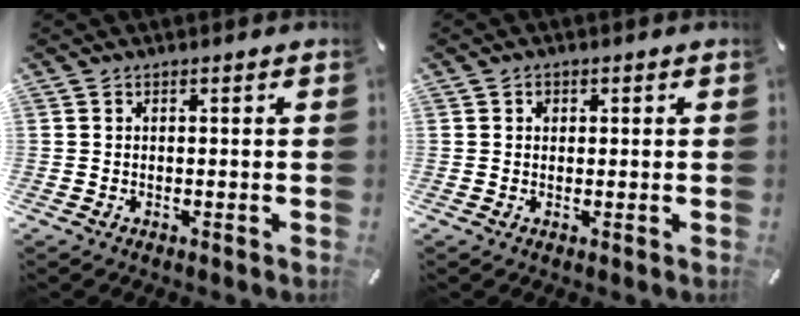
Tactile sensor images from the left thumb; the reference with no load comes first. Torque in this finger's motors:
{"motor_torque": [0.33, 0.44, 0.02, -0.13, 0.03]}